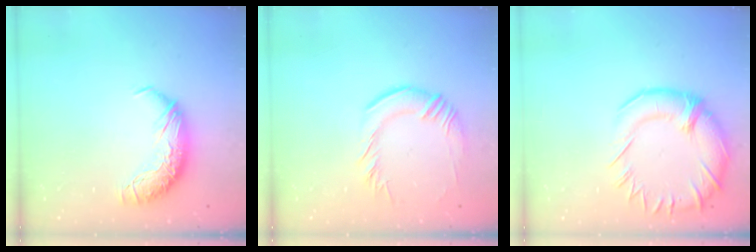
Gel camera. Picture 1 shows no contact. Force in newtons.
{"total": 1.5, "press": 1.0, "slide": 1.1}
{"total": 4.9, "press": 4.4, "slide": 2.2}